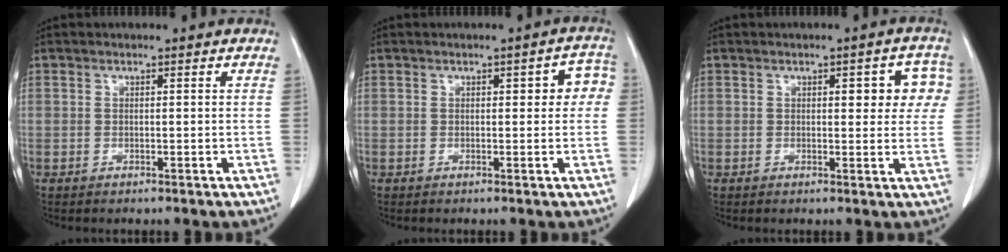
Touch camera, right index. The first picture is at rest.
{"total": 4.3, "force": [0.7, 1.8, 3.8], "torque": [-0.031, 0.021, 0.004]}
{"total": 6.2, "force": [1.7, 2.5, 5.4], "torque": [-0.047, 0.017, 0.016]}